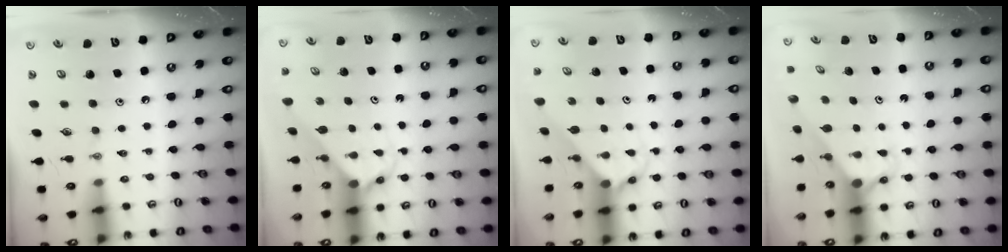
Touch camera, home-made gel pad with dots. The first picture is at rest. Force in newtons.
{"total": 2.7, "press": 2.7, "slide": 0.2}
{"total": 2.7, "press": 2.7, "slide": 0.2}
{"total": 2.7, "press": 2.7, "slide": 0.0}